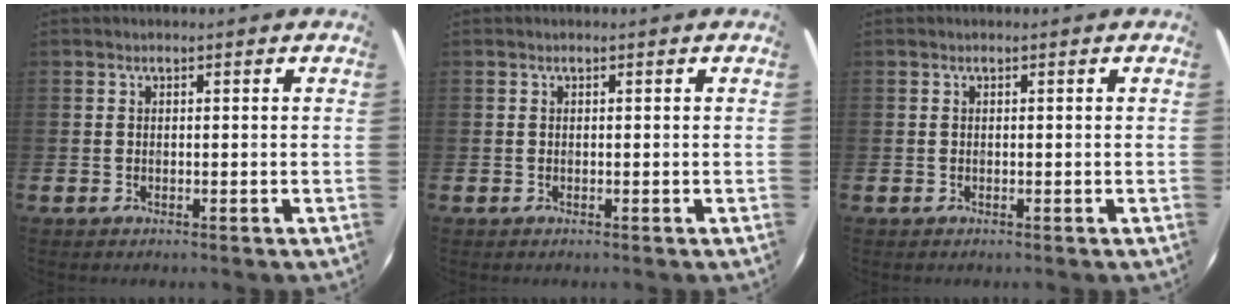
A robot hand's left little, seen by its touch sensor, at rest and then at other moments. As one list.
[{"total": 0.0}, {"total": 0.0}]